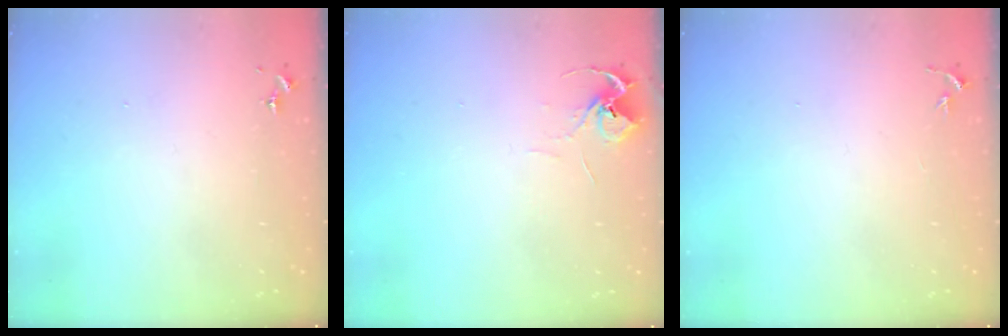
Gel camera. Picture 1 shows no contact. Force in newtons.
{"total": 5.9, "press": 5.9, "slide": 0.4}
{"total": 2.6, "press": 2.5, "slide": 0.3}